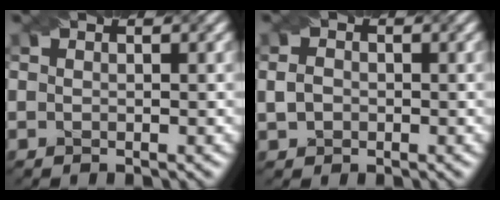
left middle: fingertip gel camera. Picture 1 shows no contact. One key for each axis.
{"total": 1.4, "fx": -0.4, "fy": 1.2, "fz": 0.7, "tx": -0.019, "ty": 0.000, "tz": -0.008}